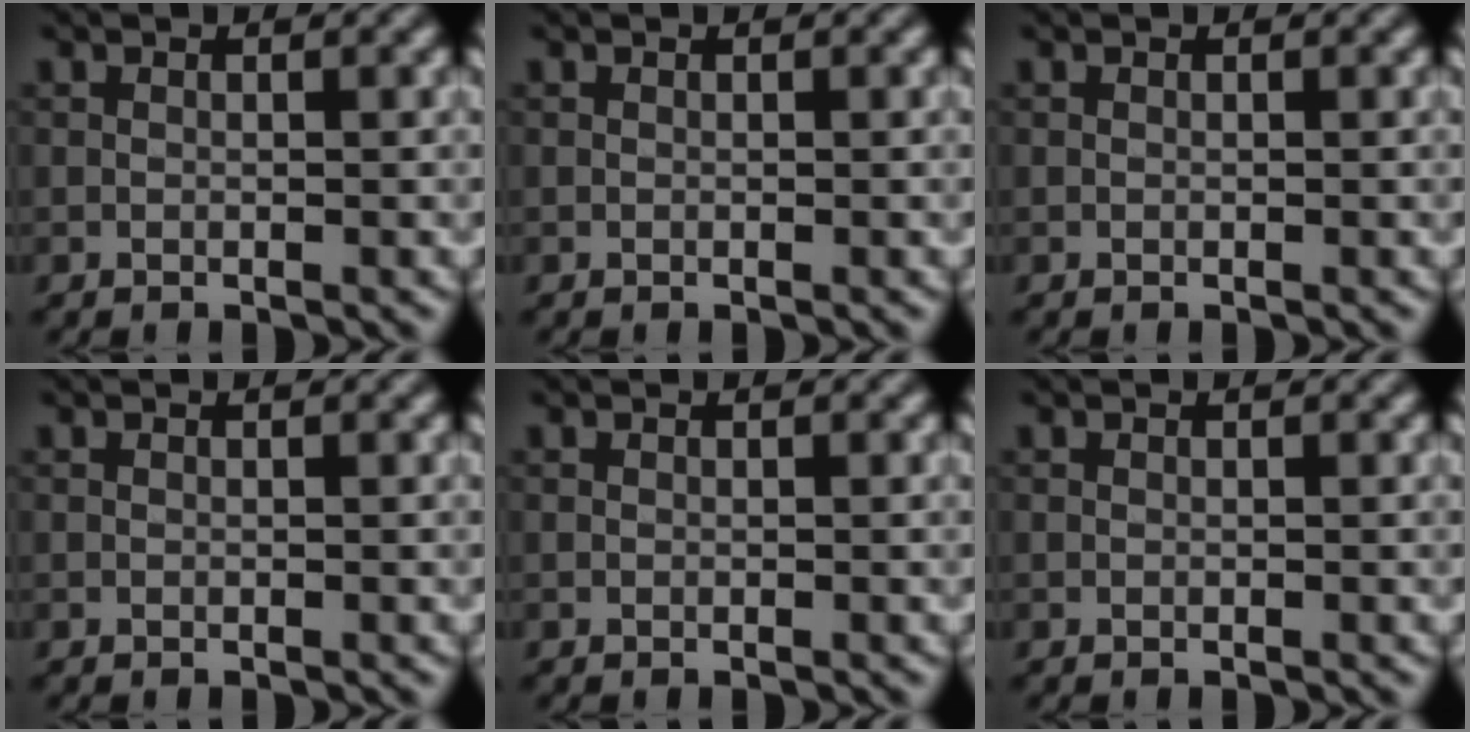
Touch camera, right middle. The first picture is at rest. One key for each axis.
{"total": 0.0}
{"total": 0.0}
{"total": 0.0}
{"total": 0.0}
{"total": 0.0}